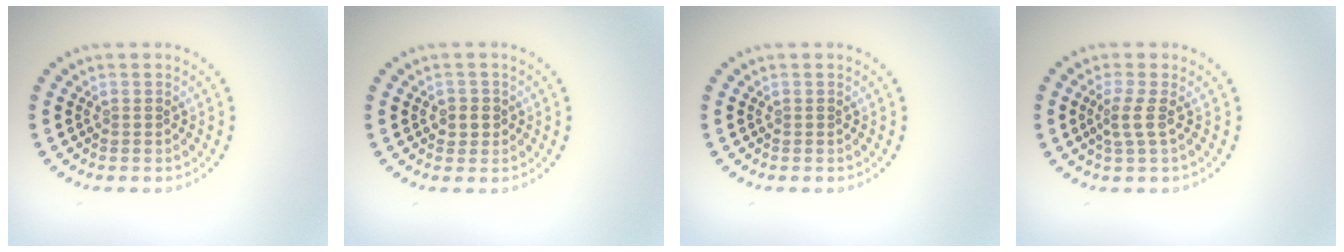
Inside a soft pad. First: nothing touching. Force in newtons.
{"total": 1.5, "press": 1.4, "slide": 0.6}
{"total": 0.0}
{"total": 1.7, "press": 1.3, "slide": 1.1}